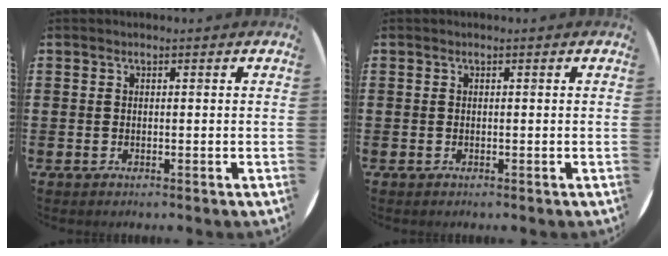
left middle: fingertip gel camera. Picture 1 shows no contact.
{"total": 0.0}